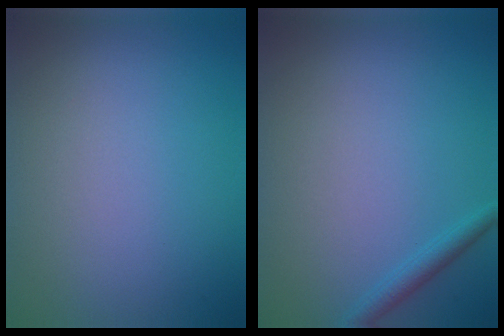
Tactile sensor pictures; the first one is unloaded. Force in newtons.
{"total": 1.4, "press": 1.4, "slide": 0.1}